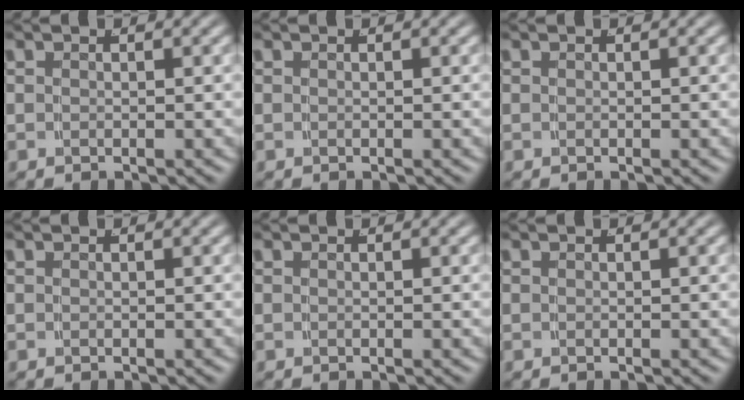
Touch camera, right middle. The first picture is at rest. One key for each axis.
{"total": 0.0}
{"total": 0.0}
{"total": 0.0}
{"total": 0.0}
{"total": 0.0}